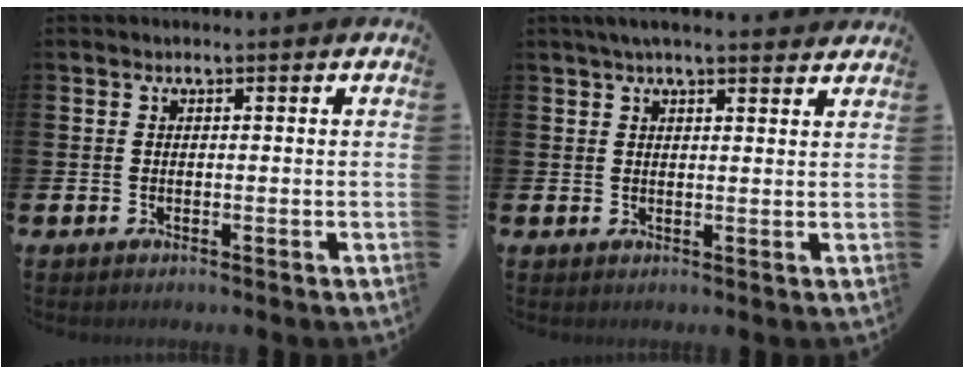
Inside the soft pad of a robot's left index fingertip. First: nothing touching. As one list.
[{"total": 3.3, "force": [2.9, 0.5, 1.5], "torque": [-0.036, -0.003, 0.053]}]